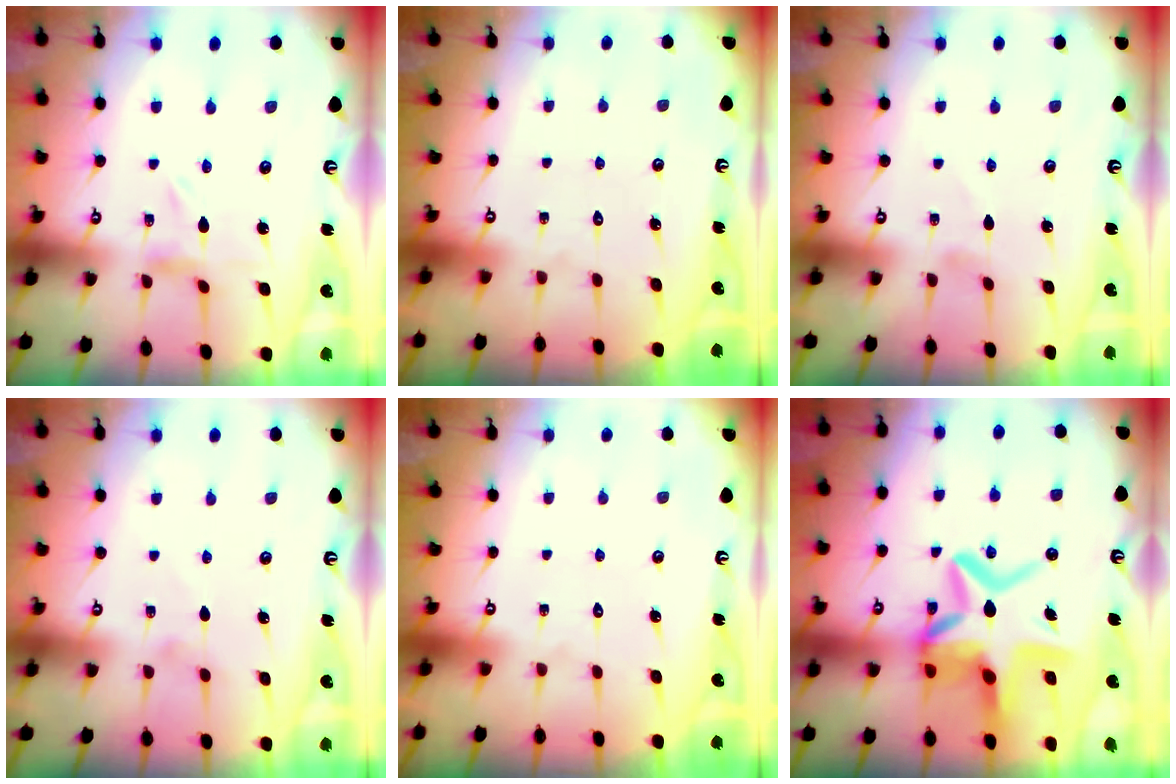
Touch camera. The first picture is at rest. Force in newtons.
{"total": 1.7, "press": 1.7, "slide": 0.1}
{"total": 1.0, "press": 1.0, "slide": 0.1}
{"total": 1.3, "press": 1.3, "slide": 0.3}
{"total": 1.7, "press": 1.7, "slide": 0.1}
{"total": 15.3, "press": 15.1, "slide": 2.7}